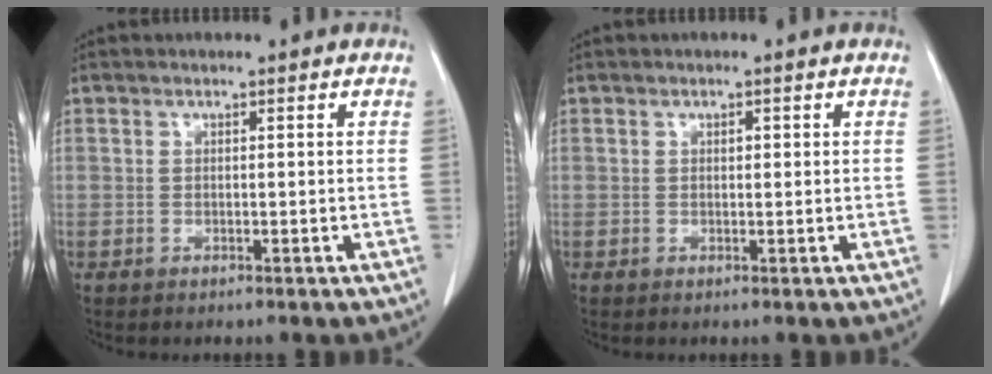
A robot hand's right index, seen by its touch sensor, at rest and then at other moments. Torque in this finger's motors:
{"motor_torque": [-0.08, 0.01, 0.00, 0.00]}